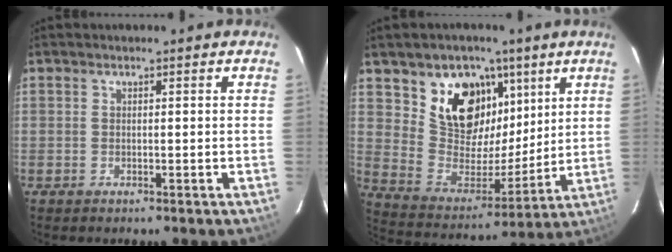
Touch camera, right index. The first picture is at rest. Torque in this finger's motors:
{"motor_torque": [0.85, 0.76, 0.38, 0.10]}